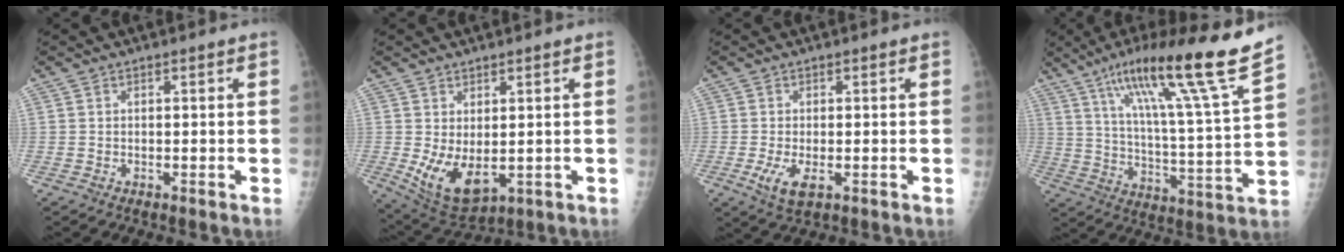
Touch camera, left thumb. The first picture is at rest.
{"total": 9.1, "force": [0.0, 4.9, 7.7], "torque": [-0.125, -0.018, 0.024]}
{"total": 4.5, "force": [-0.9, 2.0, 3.9], "torque": [-0.078, -0.012, -0.011]}
{"total": 21.9, "force": [15.1, -0.1, 15.9], "torque": [-0.236, -0.074, 0.242]}